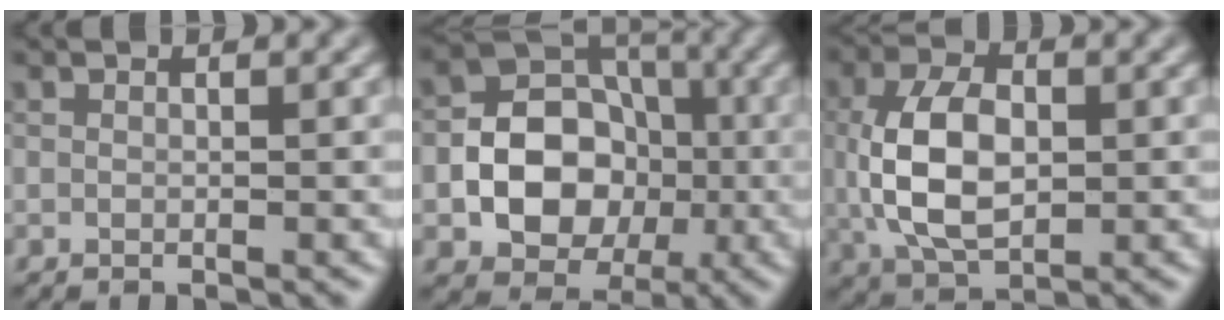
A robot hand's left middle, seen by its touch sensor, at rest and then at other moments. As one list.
[{"total": 7.9, "force": [-1.4, 6.2, 4.7], "torque": [-0.064, 0.000, -0.034]}, {"total": 7.2, "force": [0.2, 4.4, 5.7], "torque": [-0.126, 0.002, 0.003]}]